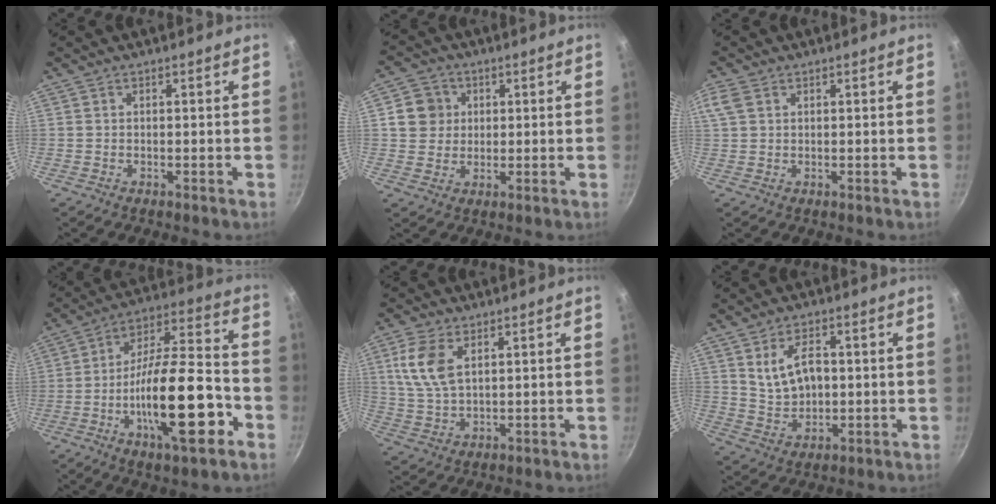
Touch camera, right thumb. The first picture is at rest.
{"total": 6.7, "force": [1.5, 6.2, 1.9], "torque": [0.000, 0.007, 0.021]}
{"total": 3.6, "force": [1.4, 2.4, 2.2], "torque": [-0.047, 0.006, 0.029]}
{"total": 21.0, "force": [-7.4, 6.8, 18.4], "torque": [-0.282, 0.045, -0.128]}
{"total": 9.0, "force": [3.2, 5.0, 6.8], "torque": [-0.135, -0.010, 0.069]}
{"total": 8.4, "force": [1.7, 5.4, 6.2], "torque": [-0.095, -0.008, 0.040]}